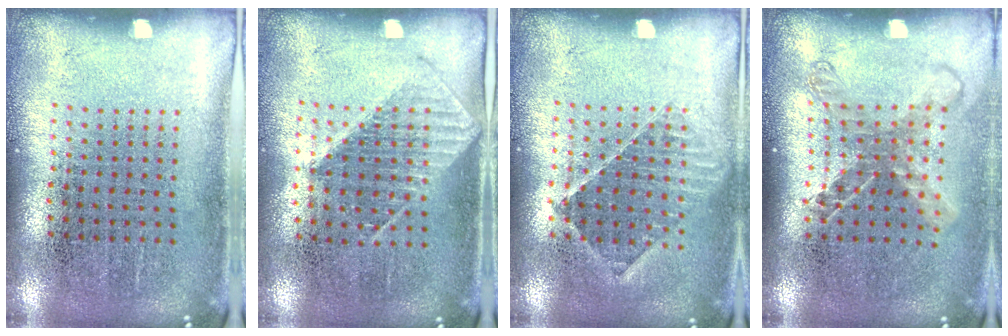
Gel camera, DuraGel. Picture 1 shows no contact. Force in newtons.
{"total": 0.9, "press": 0.9, "slide": 0.3}
{"total": 1.2, "press": 1.1, "slide": 0.5}
{"total": 1.5, "press": 1.3, "slide": 0.9}